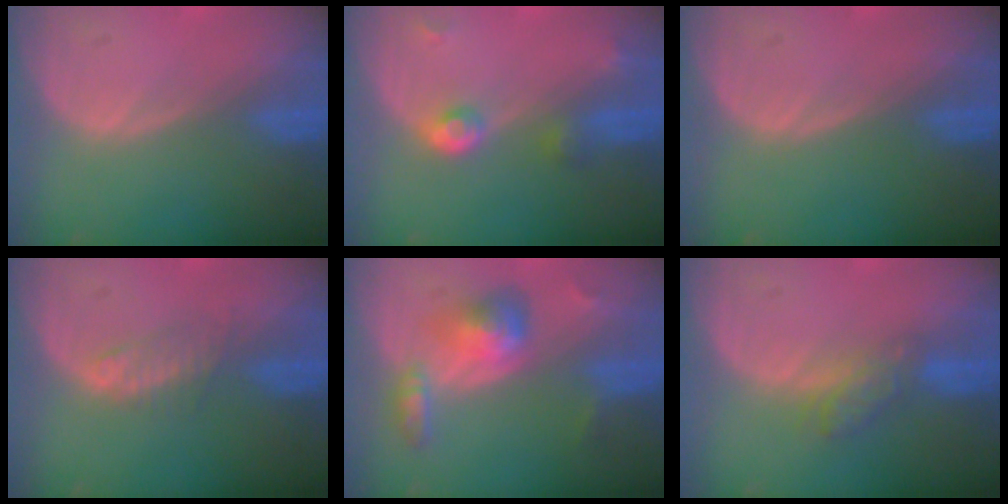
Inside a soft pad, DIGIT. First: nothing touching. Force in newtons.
{"total": 3.8, "press": 3.6, "slide": 1.3}
{"total": 0.0}
{"total": 2.5, "press": 2.4, "slide": 0.3}
{"total": 6.2, "press": 5.6, "slide": 2.7}
{"total": 4.3, "press": 4.1, "slide": 1.5}